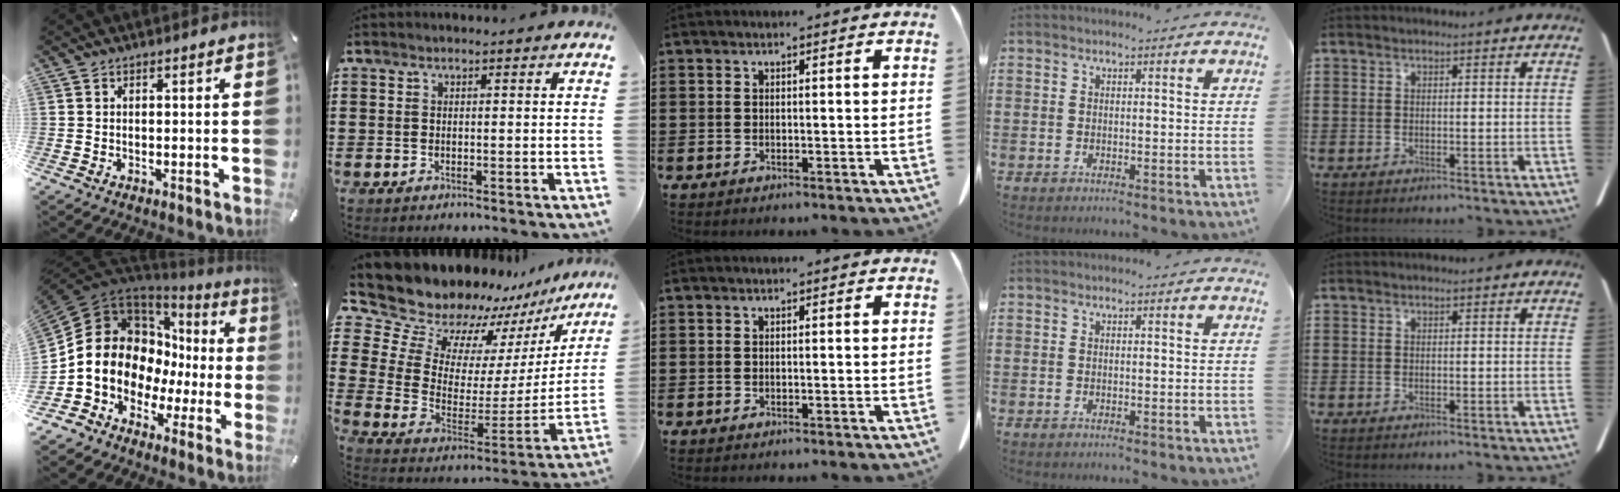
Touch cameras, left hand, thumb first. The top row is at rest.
{"thumb": {"total": 14.2, "force": [0.3, 12.6, 6.7], "torque": [-0.140, -0.032, 0.009]}, "index": {"total": 11.7, "force": [10.8, 4.3, 1.6], "torque": [-0.099, -0.089, 0.191]}}